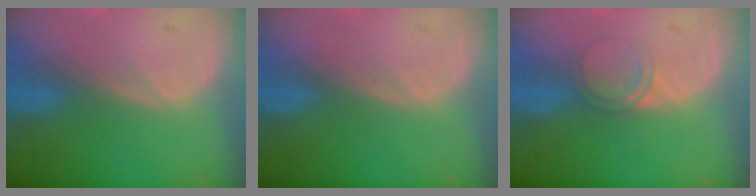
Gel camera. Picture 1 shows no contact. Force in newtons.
{"total": 0.0}
{"total": 2.4, "press": 2.4, "slide": 0.2}